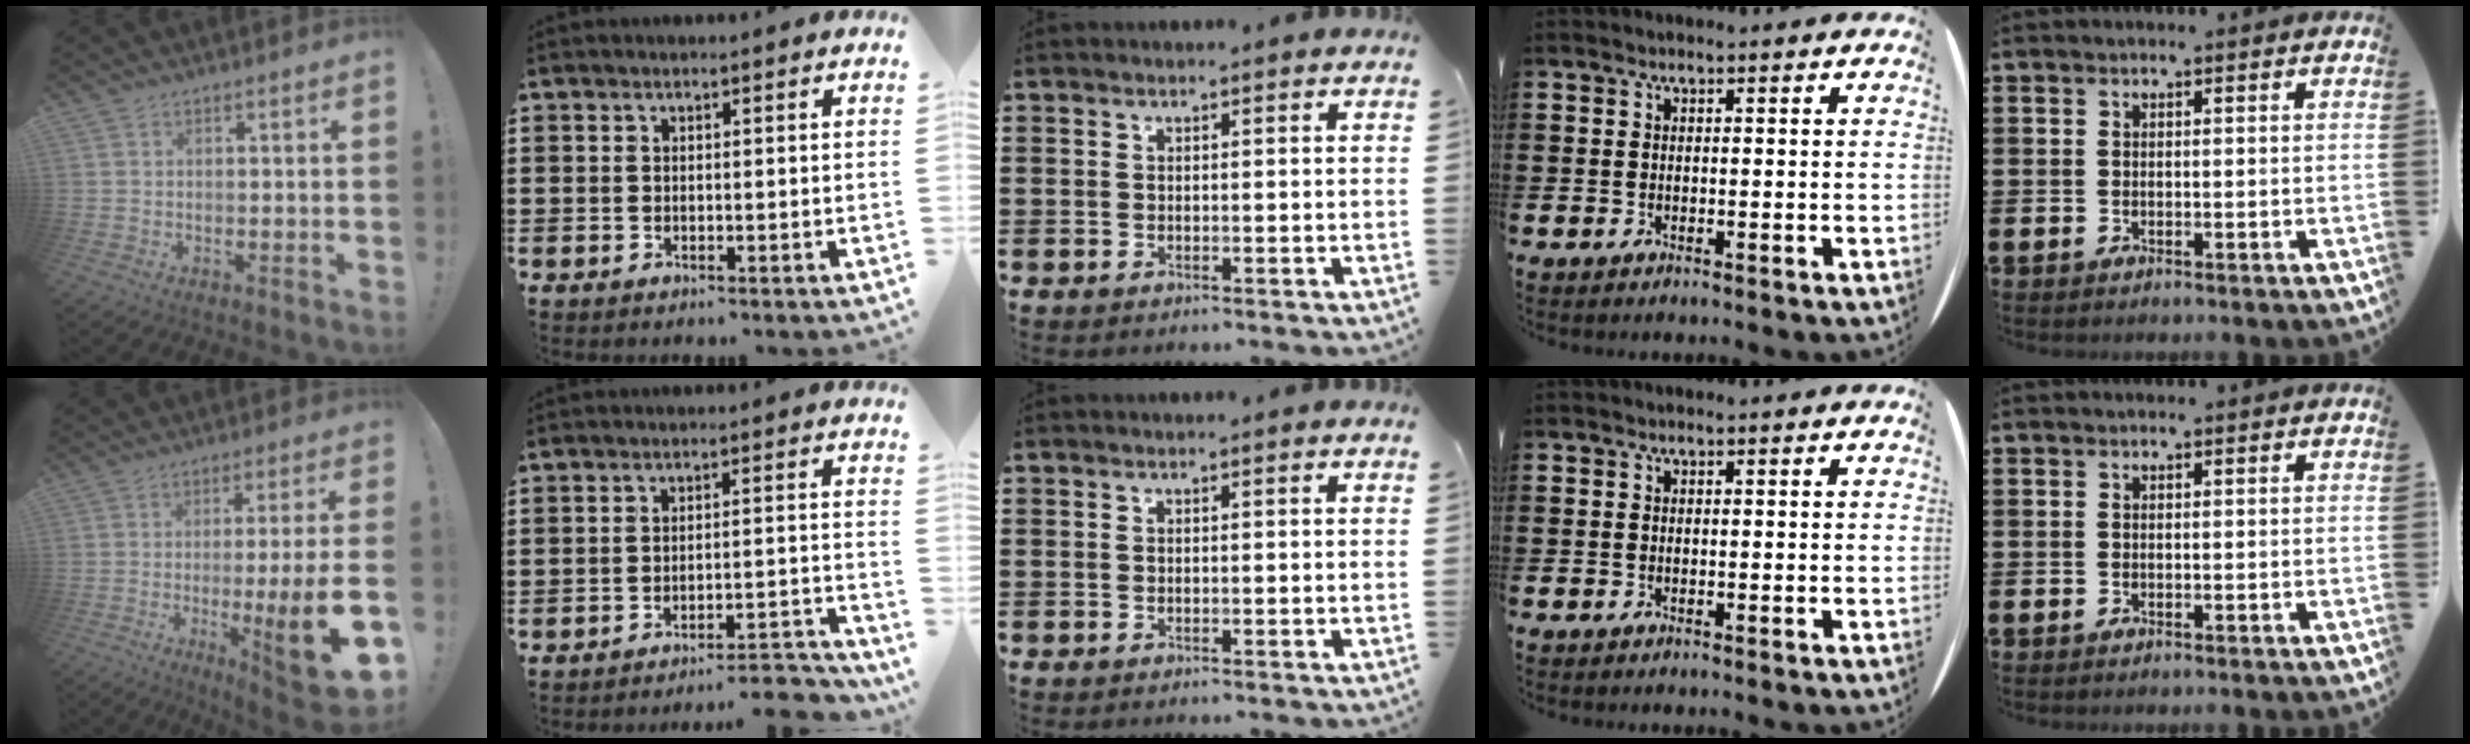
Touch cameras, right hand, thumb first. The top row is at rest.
{"thumb": {"total": 14.9, "force": [-3.9, -0.1, 14.4], "torque": [-0.210, 0.001, -0.053]}, "index": {"total": 4.1, "force": [-3.8, -0.1, 1.3], "torque": [-0.027, -0.010, -0.080]}}